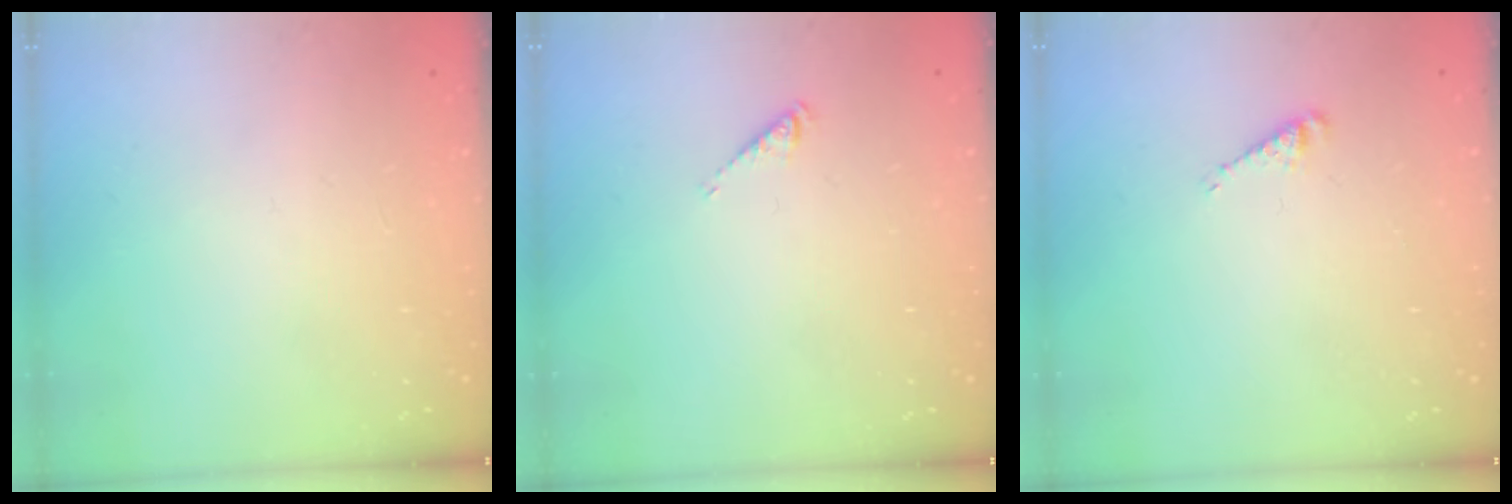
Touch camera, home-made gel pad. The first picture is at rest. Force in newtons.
{"total": 2.7, "press": 2.6, "slide": 0.5}
{"total": 3.5, "press": 3.5, "slide": 0.4}